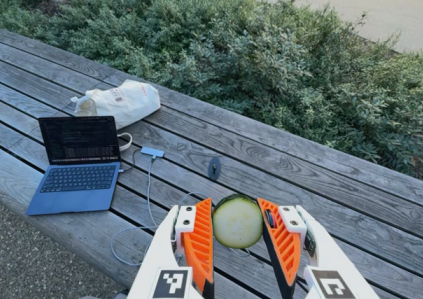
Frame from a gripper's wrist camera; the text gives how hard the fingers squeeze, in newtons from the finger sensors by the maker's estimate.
{"total": 8.6, "left": 8.0, "right": 9.2}